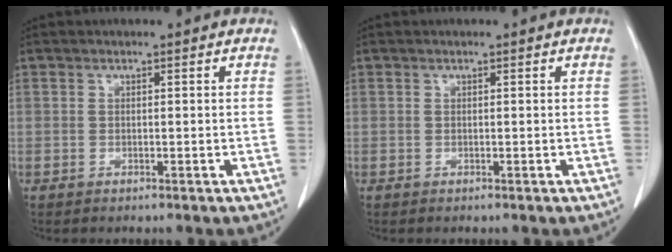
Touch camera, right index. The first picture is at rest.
{"total": 0.0}